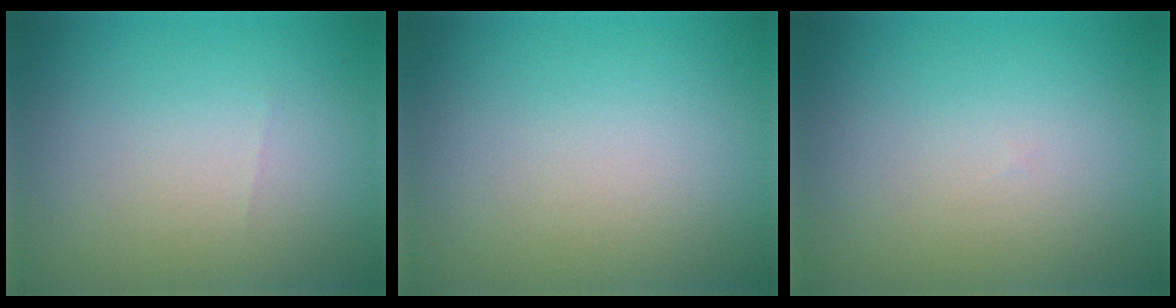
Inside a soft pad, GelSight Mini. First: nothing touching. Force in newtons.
{"total": 0.0}
{"total": 0.0}